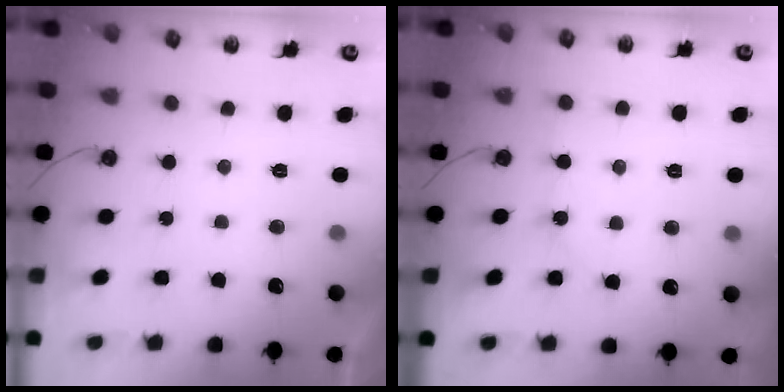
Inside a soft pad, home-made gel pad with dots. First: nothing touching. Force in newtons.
{"total": 2.6, "press": 2.6, "slide": 0.4}